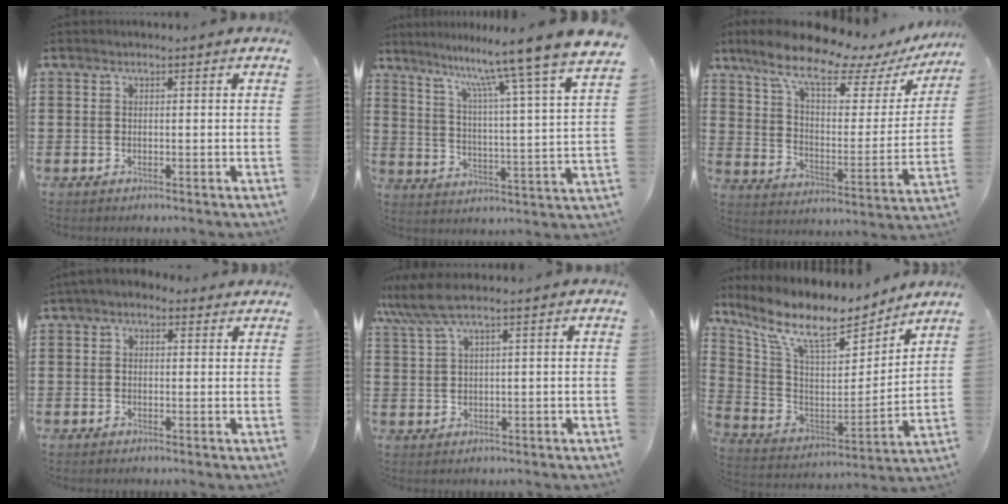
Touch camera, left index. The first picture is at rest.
{"total": 10.8, "force": [9.4, -2.1, 4.9], "torque": [-0.116, -0.081, 0.145]}
{"total": 12.5, "force": [9.6, 2.9, 7.4], "torque": [-0.163, -0.054, 0.163]}
{"total": 2.1, "force": [0.8, 1.7, 0.9], "torque": [-0.024, 0.011, 0.014]}
{"total": 5.9, "force": [4.3, 0.7, 4.0], "torque": [-0.097, -0.005, 0.074]}
{"total": 11.5, "force": [8.8, 3.0, 6.7], "torque": [-0.159, -0.054, 0.149]}